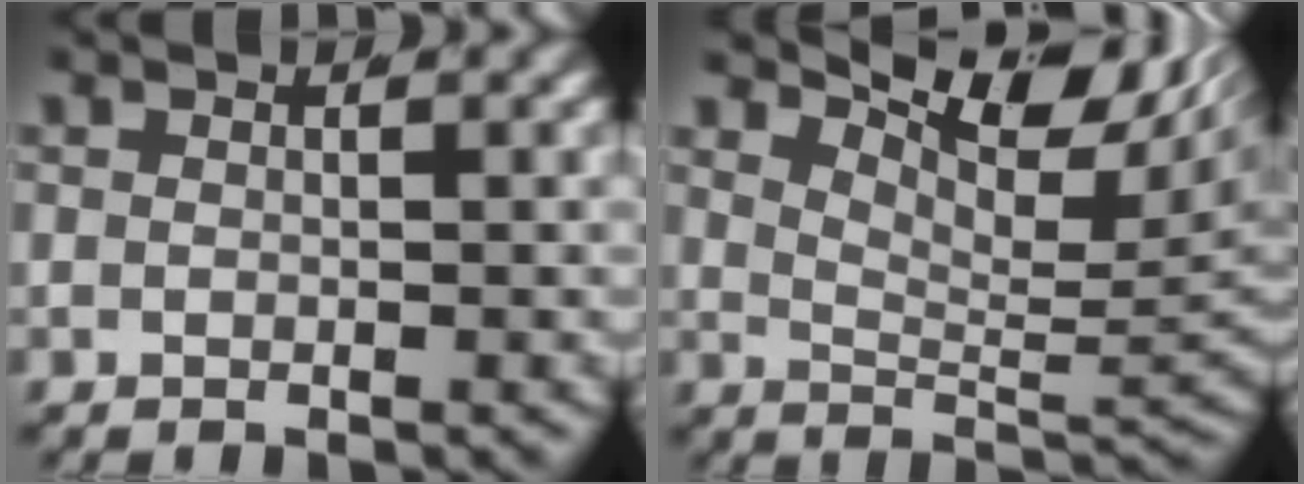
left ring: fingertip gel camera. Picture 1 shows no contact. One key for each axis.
{"total": 8.4, "fx": 4.7, "fy": 2.5, "fz": 6.6, "tx": -0.076, "ty": 0.001, "tz": 0.076}